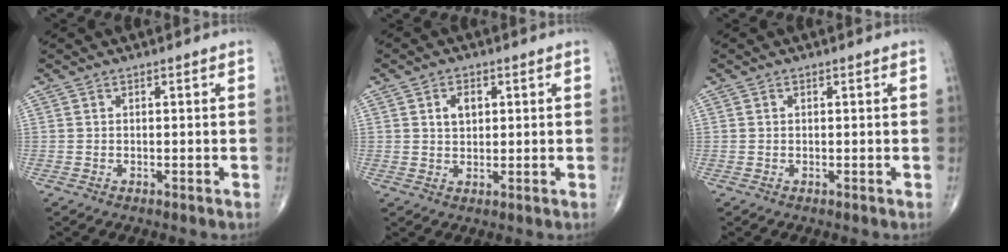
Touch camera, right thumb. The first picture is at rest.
{"total": 3.7, "force": [1.2, 2.4, 2.6], "torque": [-0.032, -0.003, 0.021]}
{"total": 0.0}